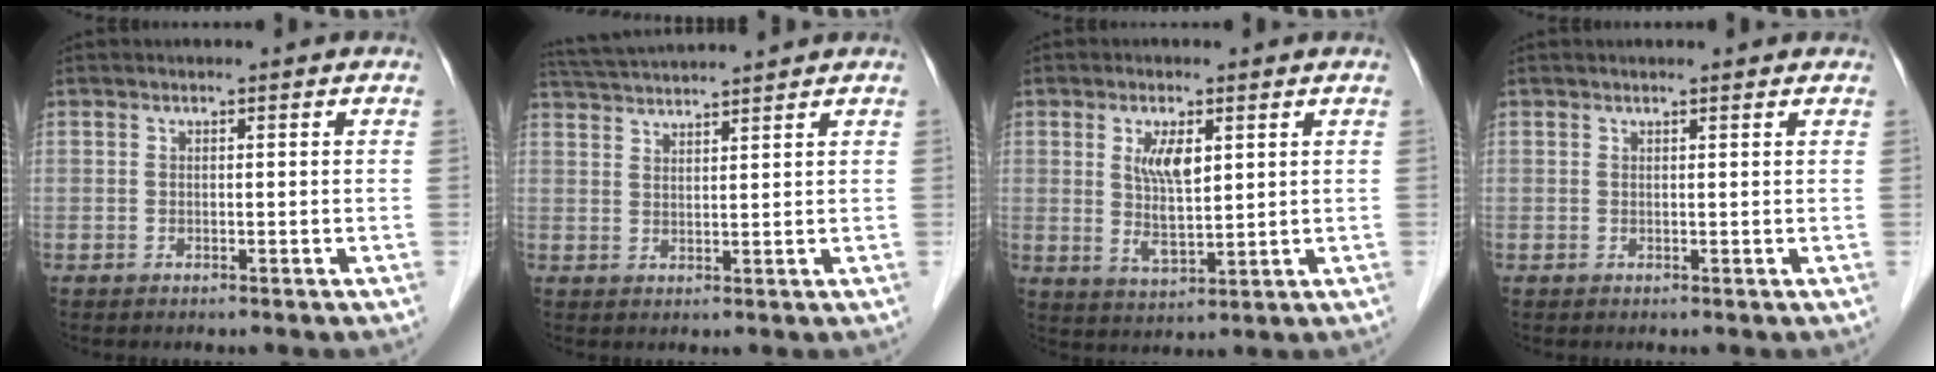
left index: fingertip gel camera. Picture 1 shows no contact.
{"total": 7.9, "force": [7.5, -1.1, 2.3], "torque": [-0.048, 0.031, 0.124]}
{"total": 5.6, "force": [1.6, 2.0, 4.9], "torque": [-0.099, -0.003, 0.036]}
{"total": 1.7, "force": [1.5, 0.4, 0.5], "torque": [-0.016, 0.009, 0.013]}